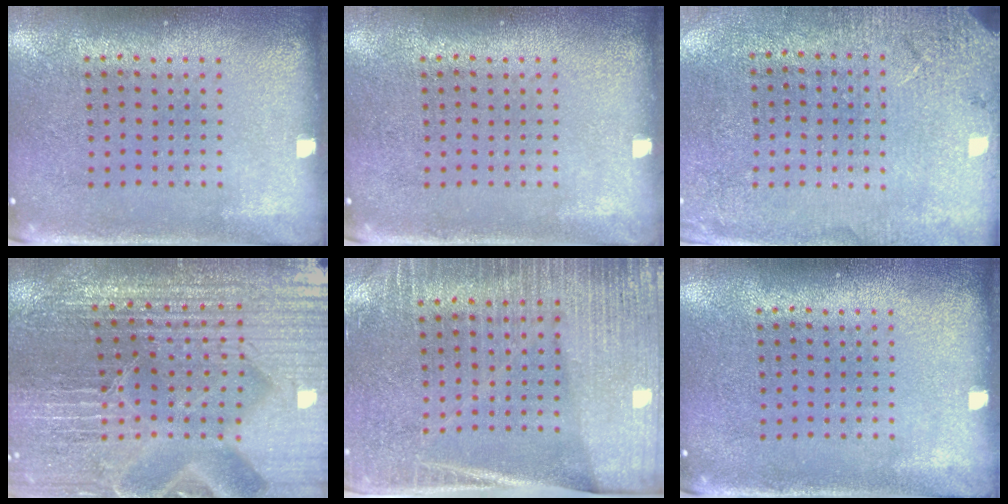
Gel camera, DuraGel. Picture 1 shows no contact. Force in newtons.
{"total": 0.0}
{"total": 2.6, "press": 2.5, "slide": 0.7}
{"total": 5.3, "press": 5.1, "slide": 1.7}
{"total": 3.4, "press": 3.1, "slide": 1.4}
{"total": 0.0}